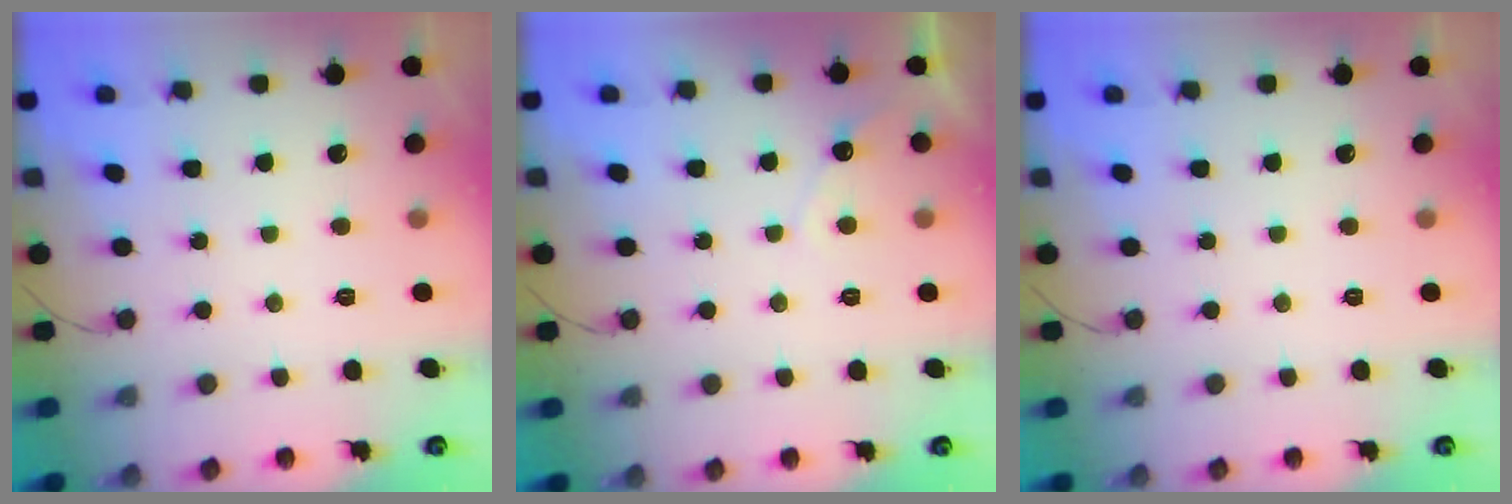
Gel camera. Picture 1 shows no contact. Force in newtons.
{"total": 4.4, "press": 4.4, "slide": 0.2}
{"total": 0.0}